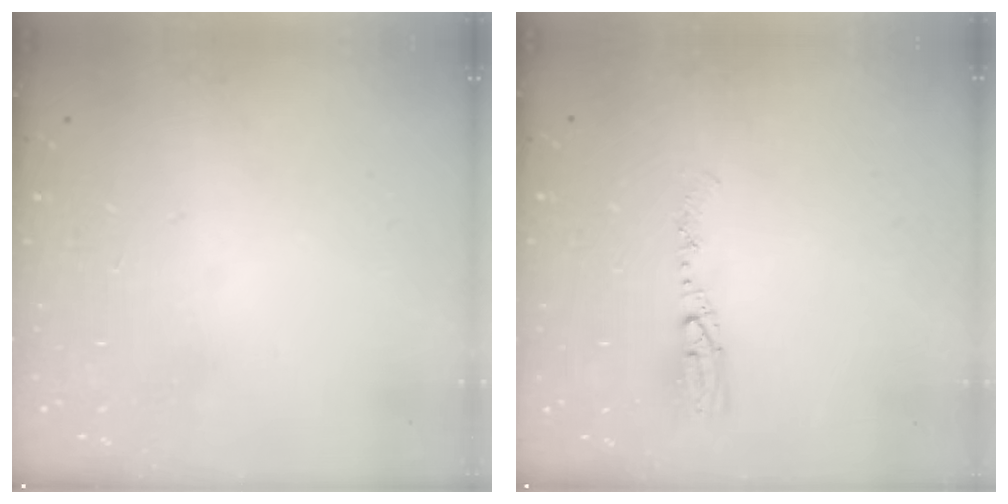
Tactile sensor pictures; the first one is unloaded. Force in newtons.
{"total": 6.3, "press": 6.0, "slide": 1.7}